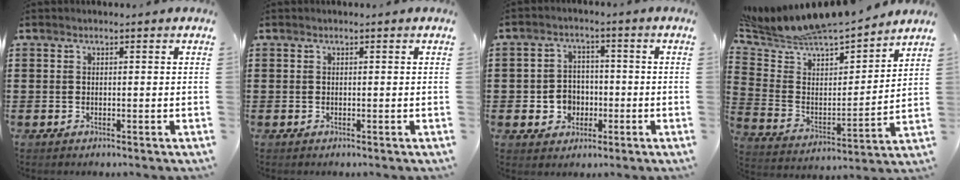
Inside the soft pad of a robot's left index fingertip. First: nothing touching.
{"total": 0.0}
{"total": 4.7, "force": [-1.2, 4.2, 1.7], "torque": [-0.045, 0.010, -0.024]}
{"total": 7.9, "force": [7.8, 1.0, 1.1], "torque": [-0.069, -0.070, 0.129]}